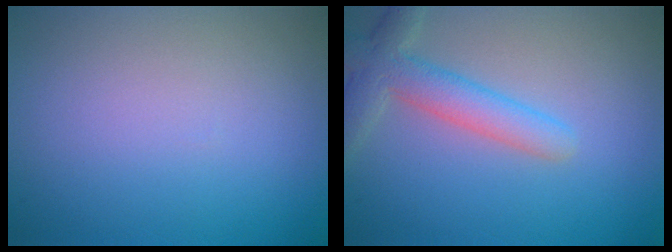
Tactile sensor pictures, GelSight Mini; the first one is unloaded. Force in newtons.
{"total": 4.1, "press": 4.1, "slide": 0.3}